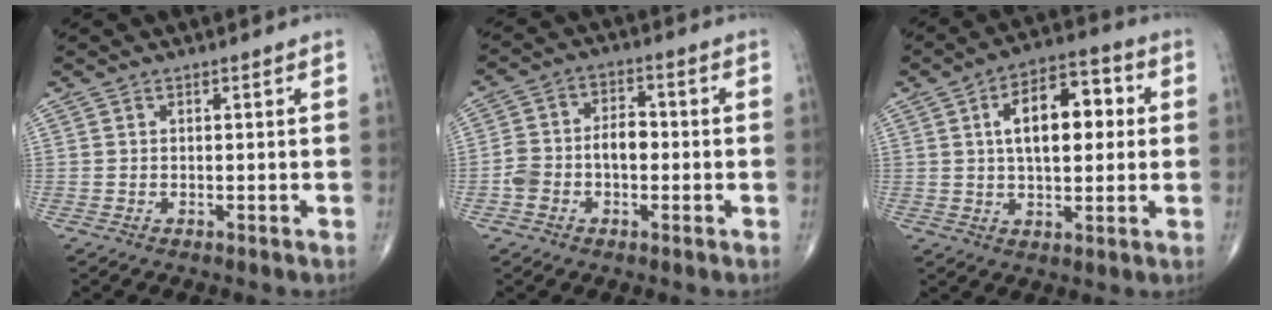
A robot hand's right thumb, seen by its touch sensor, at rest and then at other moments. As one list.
[{"total": 7.6, "force": [-1.4, 5.0, 5.5], "torque": [-0.099, 0.035, -0.030]}, {"total": 13.4, "force": [2.4, 6.8, 11.3], "torque": [-0.155, 0.017, 0.032]}]